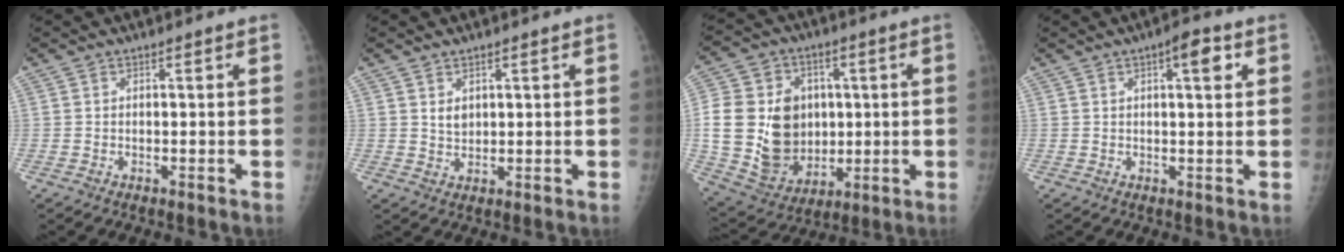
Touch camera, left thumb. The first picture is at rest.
{"total": 2.4, "force": [1.1, 1.6, 1.4], "torque": [-0.017, -0.011, 0.026]}
{"total": 19.9, "force": [0.5, 15.7, 12.3], "torque": [-0.209, 0.001, 0.030]}
{"total": 4.5, "force": [1.9, 1.4, 3.9], "torque": [-0.049, -0.002, 0.023]}